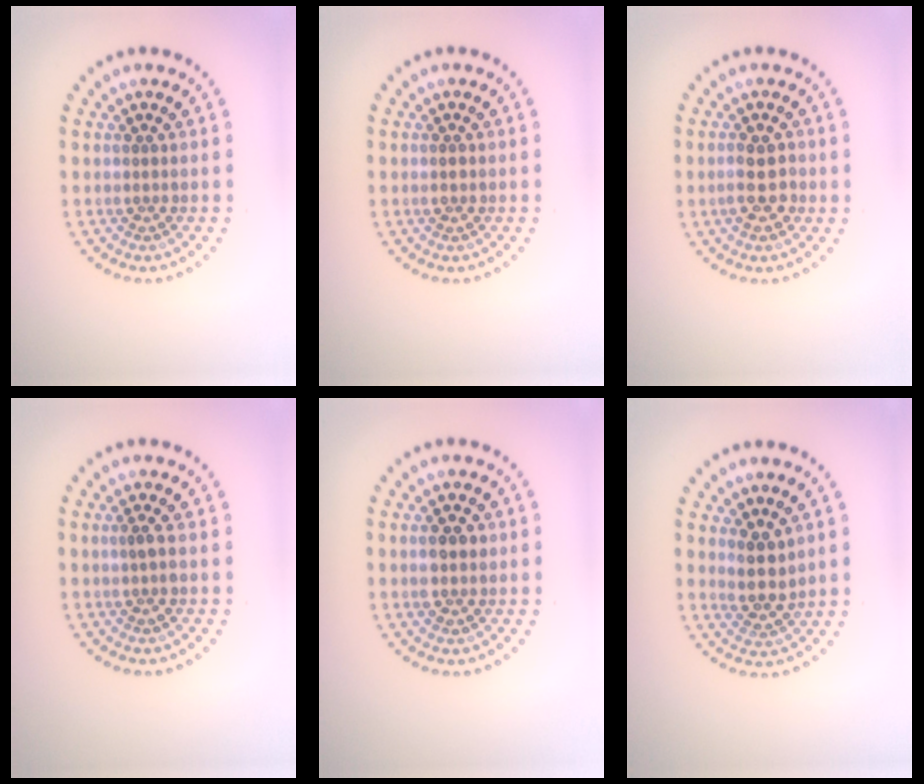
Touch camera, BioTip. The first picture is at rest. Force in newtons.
{"total": 1.1, "press": 1.1, "slide": 0.1}
{"total": 2.8, "press": 2.8, "slide": 0.4}
{"total": 1.1, "press": 1.1, "slide": 0.4}
{"total": 2.2, "press": 2.2, "slide": 0.2}
{"total": 2.8, "press": 2.4, "slide": 1.4}